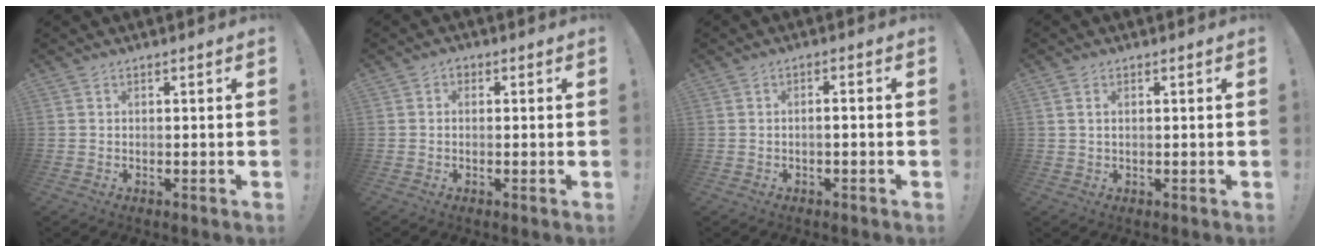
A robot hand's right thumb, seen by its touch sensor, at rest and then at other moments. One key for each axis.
{"total": 1.3, "fx": -0.1, "fy": 1.1, "fz": 0.6, "tx": -0.004, "ty": 0.002, "tz": -0.005}
{"total": 1.7, "fx": -1.1, "fy": -0.1, "fz": 1.3, "tx": -0.022, "ty": 0.003, "tz": -0.021}
{"total": 1.6, "fx": 0.7, "fy": 0.9, "fz": 1.2, "tx": -0.020, "ty": 0.001, "tz": 0.012}